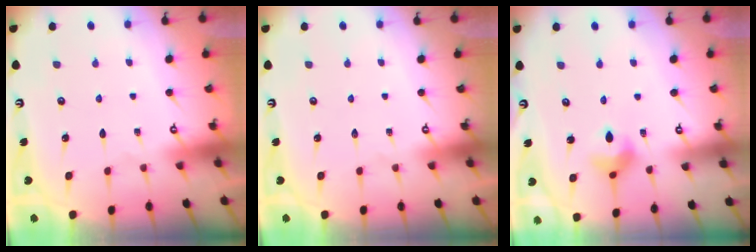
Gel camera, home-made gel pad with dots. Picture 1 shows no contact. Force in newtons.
{"total": 0.0}
{"total": 7.8, "press": 7.7, "slide": 0.9}